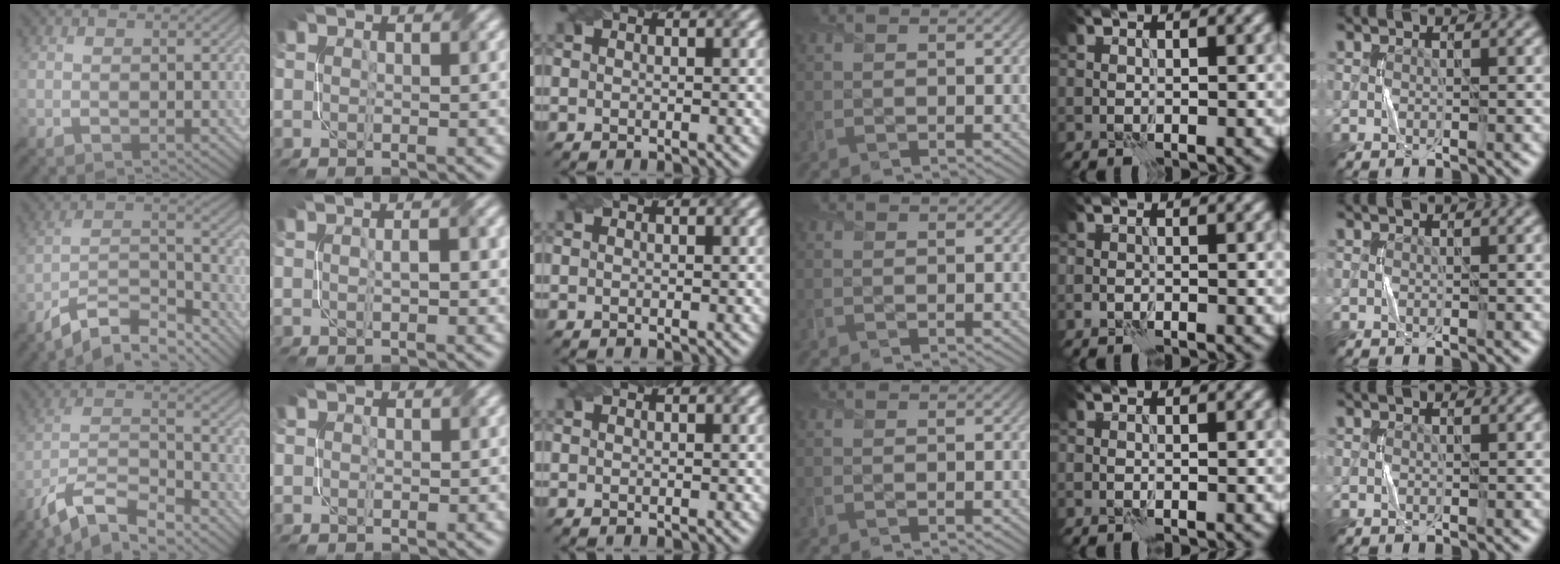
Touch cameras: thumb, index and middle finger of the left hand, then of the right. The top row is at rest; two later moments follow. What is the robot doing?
{"motion": "twist", "object": "screw"}